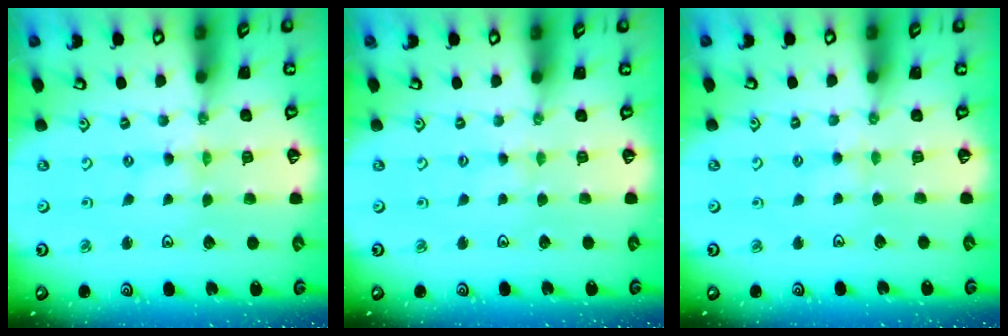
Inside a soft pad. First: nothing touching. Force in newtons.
{"total": 1.5, "press": 1.5, "slide": 0.3}
{"total": 2.6, "press": 2.5, "slide": 0.5}